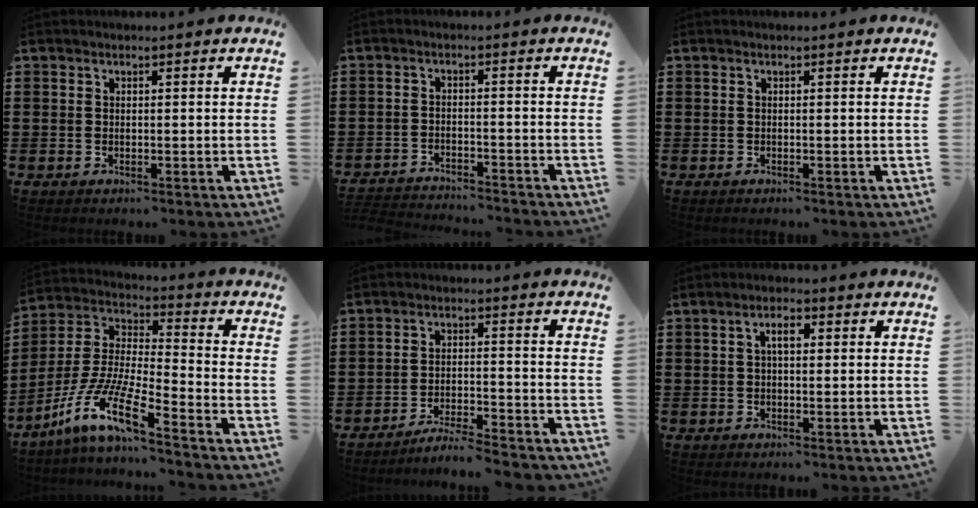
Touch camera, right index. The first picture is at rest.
{"total": 3.1, "force": [-3.1, 0.0, 0.1], "torque": [-0.006, -0.003, -0.068]}
{"total": 0.0}
{"total": 11.6, "force": [-8.8, 1.0, 7.5], "torque": [-0.187, -0.016, -0.186]}
{"total": 4.7, "force": [-4.6, -0.1, 1.1], "torque": [-0.023, -0.001, -0.092]}
{"total": 2.5, "force": [0.6, 1.1, 2.2], "torque": [-0.044, 0.009, 0.008]}